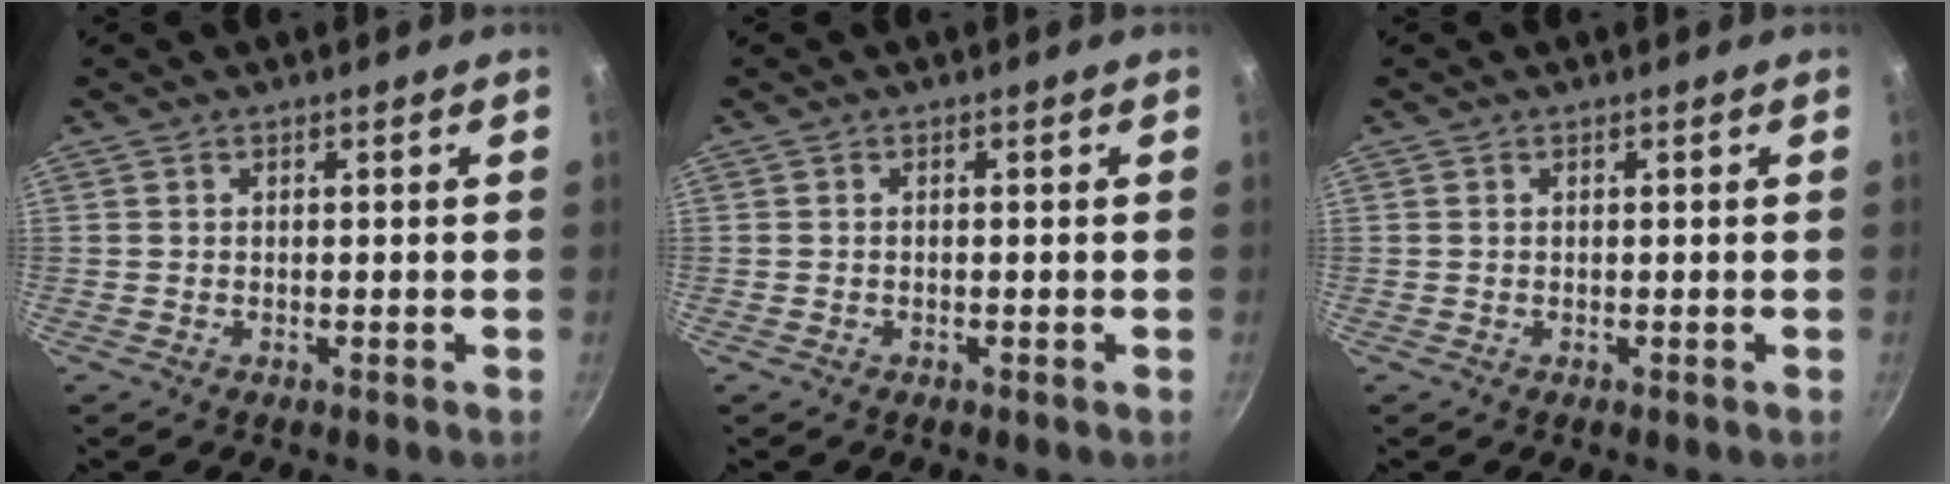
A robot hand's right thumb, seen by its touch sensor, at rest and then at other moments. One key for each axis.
{"total": 0.0}
{"total": 0.0}